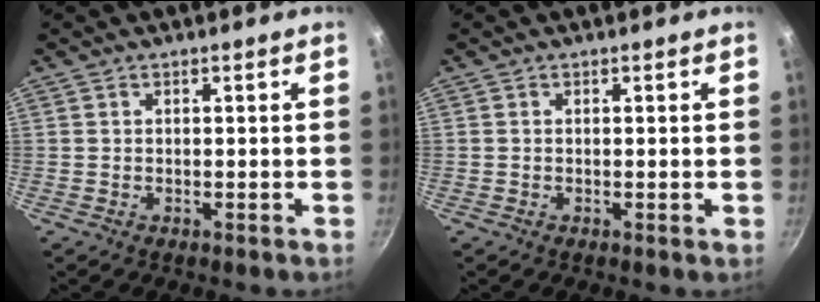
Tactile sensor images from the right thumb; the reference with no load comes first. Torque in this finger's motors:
{"motor_torque": [-0.41, -0.15, 0.36, -0.10, 0.01]}